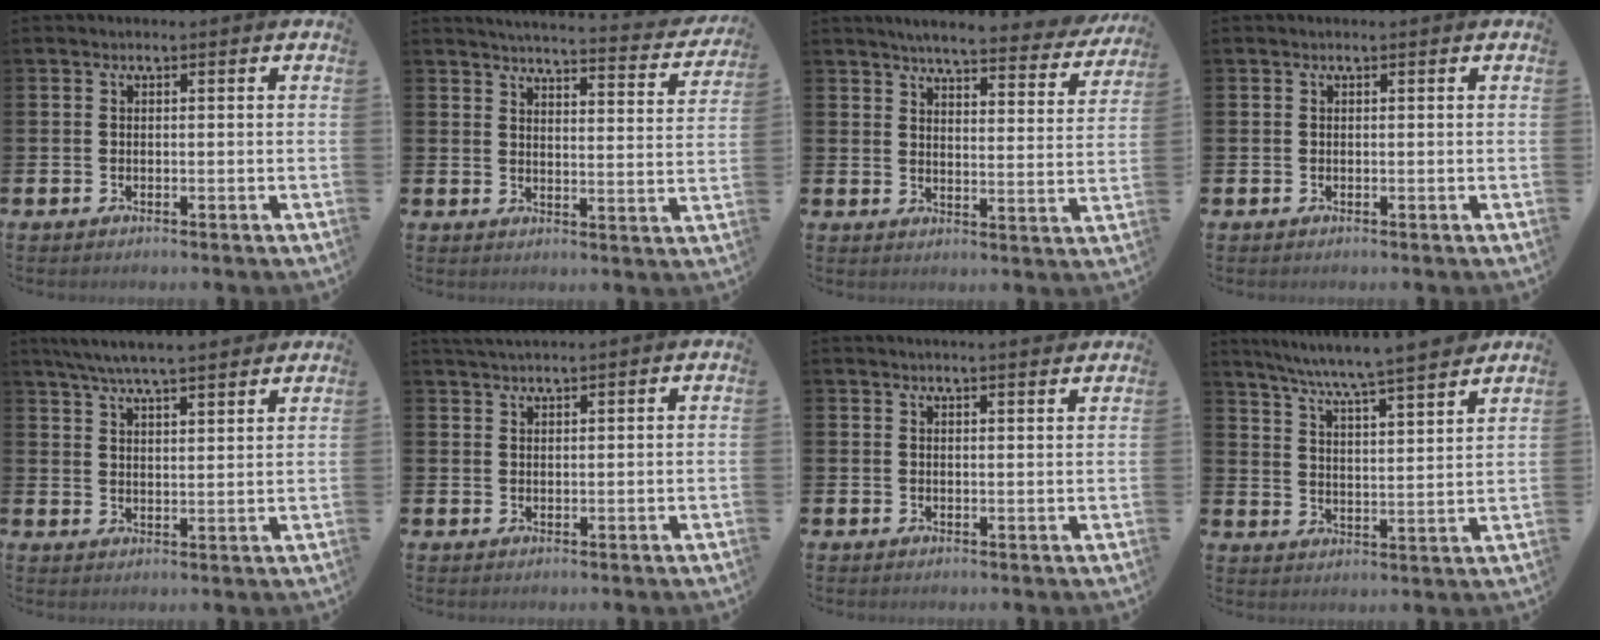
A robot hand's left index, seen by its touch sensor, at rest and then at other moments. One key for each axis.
{"total": 4.4, "fx": 4.3, "fy": 0.2, "fz": 0.9, "tx": -0.023, "ty": -0.038, "tz": 0.068}
{"total": 5.2, "fx": 4.9, "fy": 0.4, "fz": 1.6, "tx": -0.040, "ty": -0.036, "tz": 0.078}
{"total": 0.0}
{"total": 6.2, "fx": 6.0, "fy": 0.2, "fz": 1.8, "tx": -0.058, "ty": -0.025, "tz": 0.108}
{"total": 2.2, "fx": 2.2, "fy": -0.1, "fz": 0.3, "tx": -0.016, "ty": -0.002, "tz": 0.042}
{"total": 2.4, "fx": 2.4, "fy": -0.3, "fz": 0.0, "tx": 0.005, "ty": -0.015, "tz": 0.042}
{"total": 7.5, "fx": 7.1, "fy": -0.5, "fz": 2.2, "tx": -0.073, "ty": -0.053, "tz": 0.123}